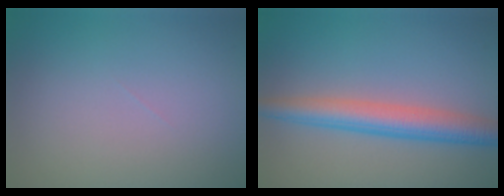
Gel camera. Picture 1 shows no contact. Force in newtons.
{"total": 4.8, "press": 4.8, "slide": 0.1}